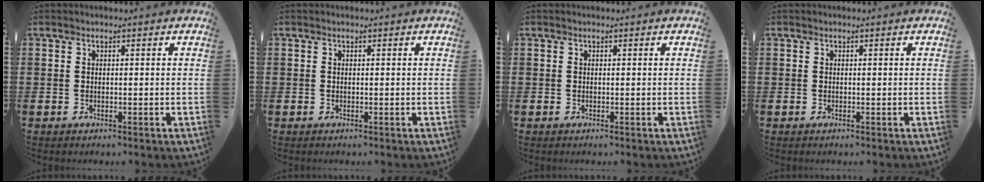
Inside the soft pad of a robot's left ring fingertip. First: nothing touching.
{"total": 0.0}
{"total": 0.0}
{"total": 0.0}